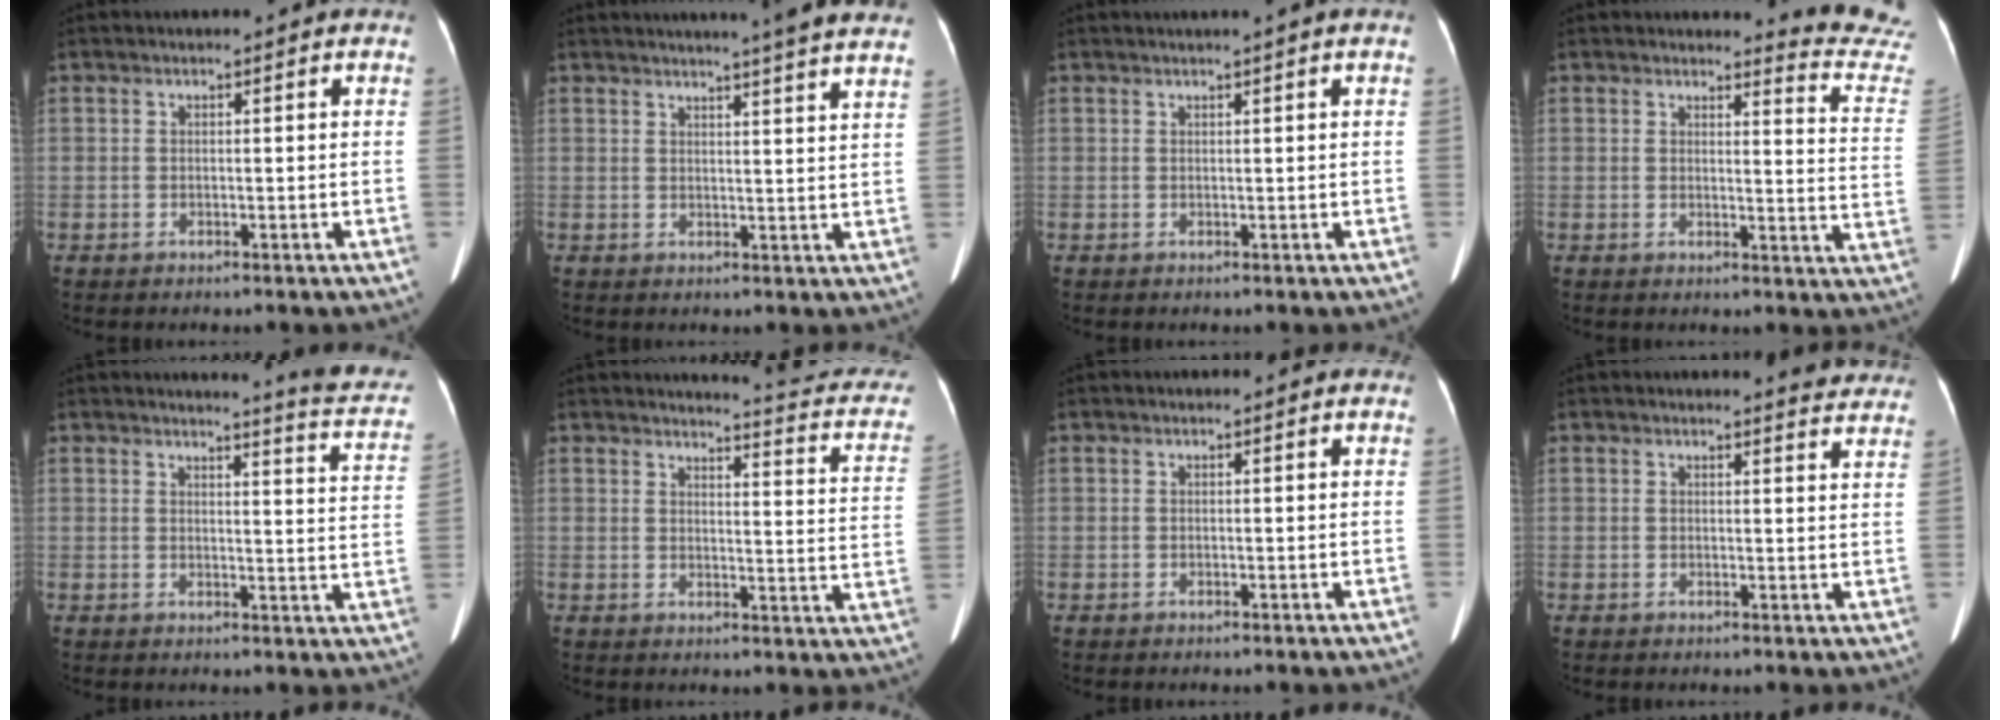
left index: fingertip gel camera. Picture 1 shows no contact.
{"total": 13.8, "force": [12.5, -0.9, 5.8], "torque": [-0.082, -0.031, 0.133]}
{"total": 1.3, "force": [0.9, -0.5, 0.9], "torque": [-0.019, 0.004, 0.022]}
{"total": 10.4, "force": [10.2, -1.4, -0.5], "torque": [0.005, -0.135, 0.089]}
{"total": 9.6, "force": [9.1, -0.2, 3.1], "torque": [-0.028, -0.054, 0.082]}
{"total": 11.9, "force": [11.2, 1.1, 4.1], "torque": [-0.039, -0.059, 0.098]}
{"total": 0.0}
{"total": 5.7, "force": [5.6, 0.7, 1.1], "torque": [-0.001, -0.017, 0.037]}